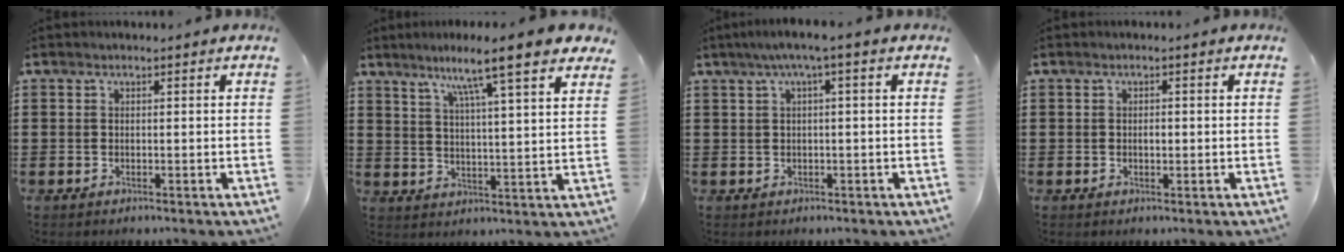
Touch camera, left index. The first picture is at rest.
{"total": 8.5, "force": [6.5, -0.4, 5.4], "torque": [-0.111, -0.031, 0.101]}
{"total": 2.5, "force": [0.1, -0.1, 2.5], "torque": [-0.044, -0.001, -0.001]}
{"total": 1.1, "force": [0.0, 0.5, 1.0], "torque": [-0.020, 0.002, -0.001]}